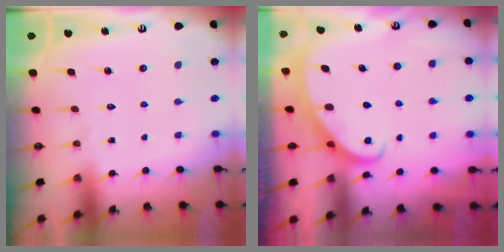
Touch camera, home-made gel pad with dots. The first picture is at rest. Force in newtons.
{"total": 2.3, "press": 2.2, "slide": 0.2}